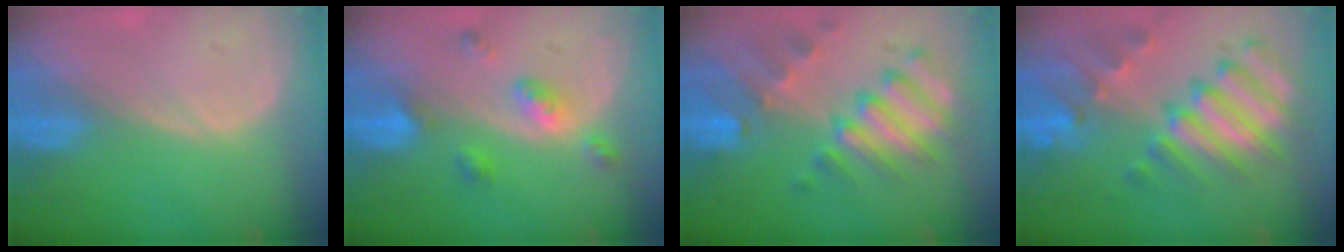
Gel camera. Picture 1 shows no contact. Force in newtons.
{"total": 5.3, "press": 4.6, "slide": 2.6}
{"total": 10.1, "press": 8.9, "slide": 4.8}
{"total": 11.6, "press": 10.0, "slide": 5.8}